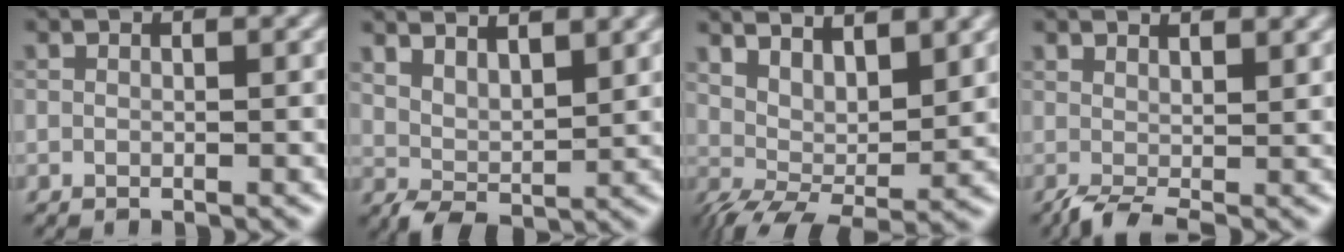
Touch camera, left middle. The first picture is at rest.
{"total": 4.3, "force": [3.3, 1.5, 2.3], "torque": [-0.041, -0.004, 0.057]}
{"total": 5.6, "force": [3.0, 1.9, 4.4], "torque": [-0.077, -0.003, 0.058]}
{"total": 2.6, "force": [0.6, 1.0, 2.3], "torque": [-0.032, 0.003, 0.006]}